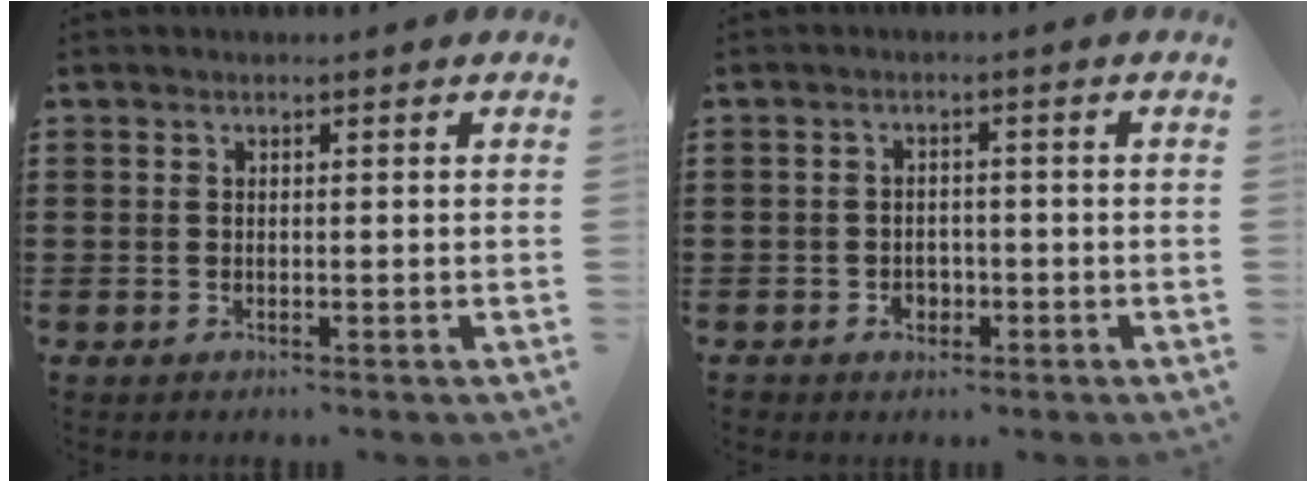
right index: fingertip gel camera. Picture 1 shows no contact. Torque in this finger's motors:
{"motor_torque": [2.14, 0.00, 0.04, 0.03]}